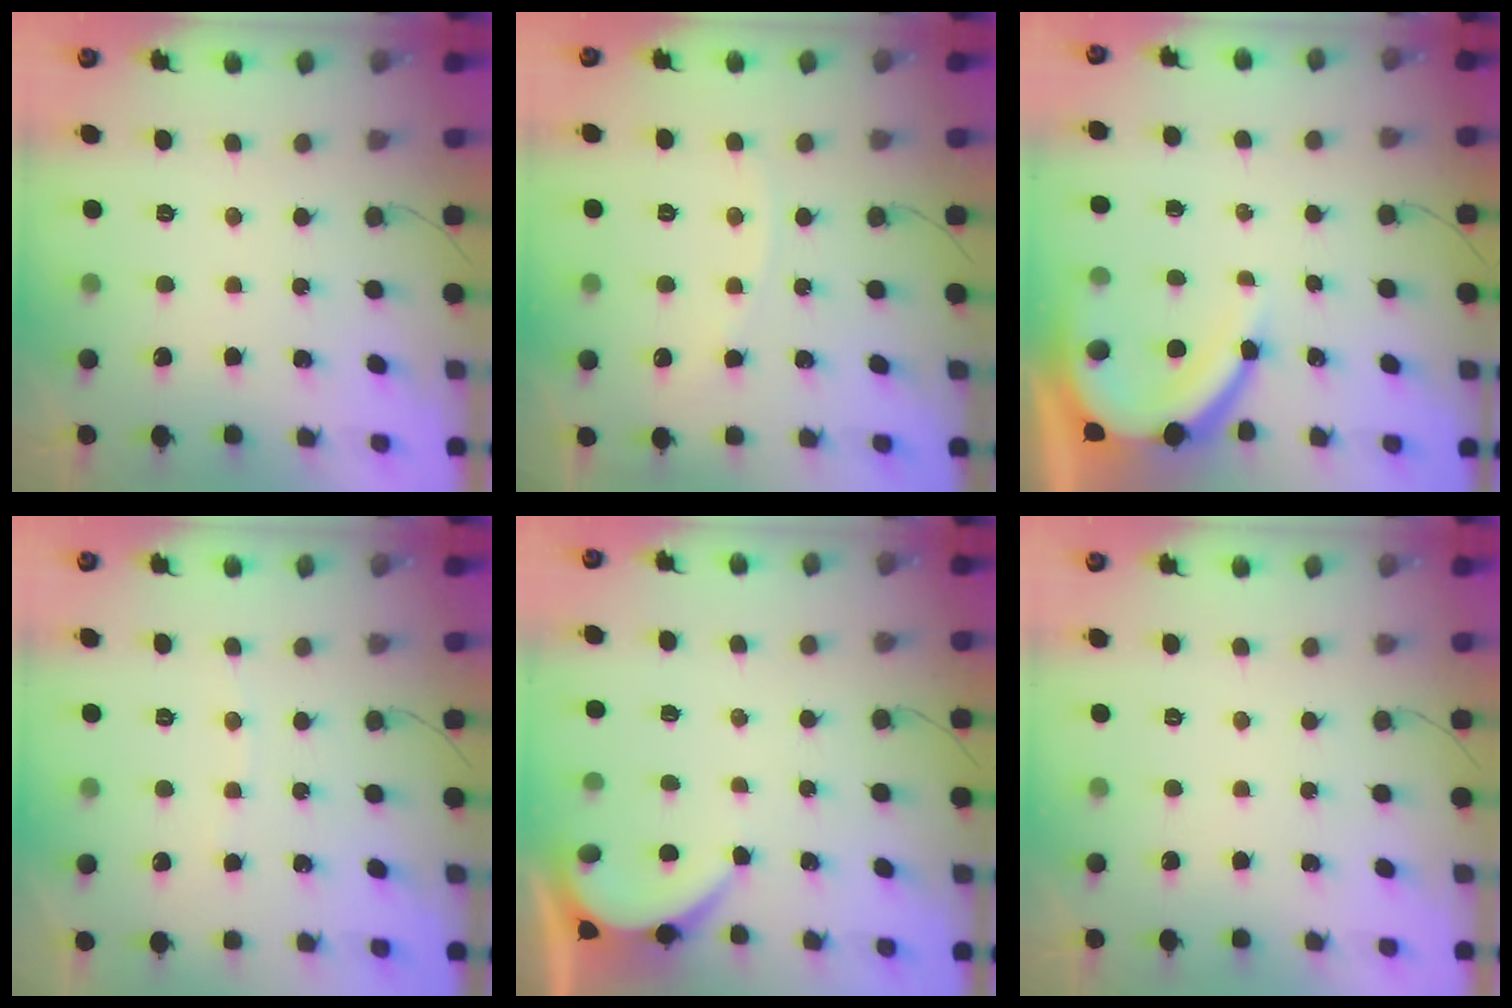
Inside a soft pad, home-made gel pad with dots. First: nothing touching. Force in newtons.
{"total": 4.2, "press": 4.1, "slide": 0.6}
{"total": 10.3, "press": 10.2, "slide": 1.1}
{"total": 3.0, "press": 2.9, "slide": 0.4}
{"total": 3.5, "press": 3.5, "slide": 0.4}
{"total": 0.0}